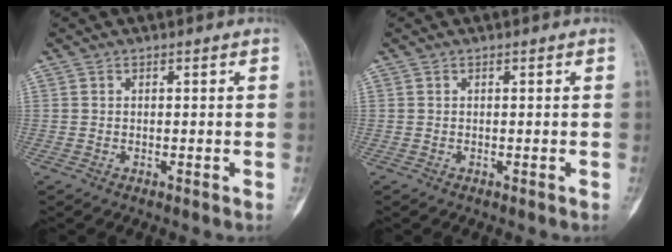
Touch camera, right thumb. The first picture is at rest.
{"total": 0.0}